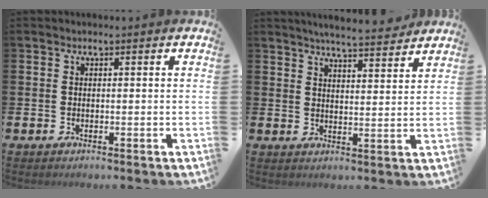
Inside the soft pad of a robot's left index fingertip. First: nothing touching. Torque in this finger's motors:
{"motor_torque": [0.49, -1.65, 0.13, 0.06]}